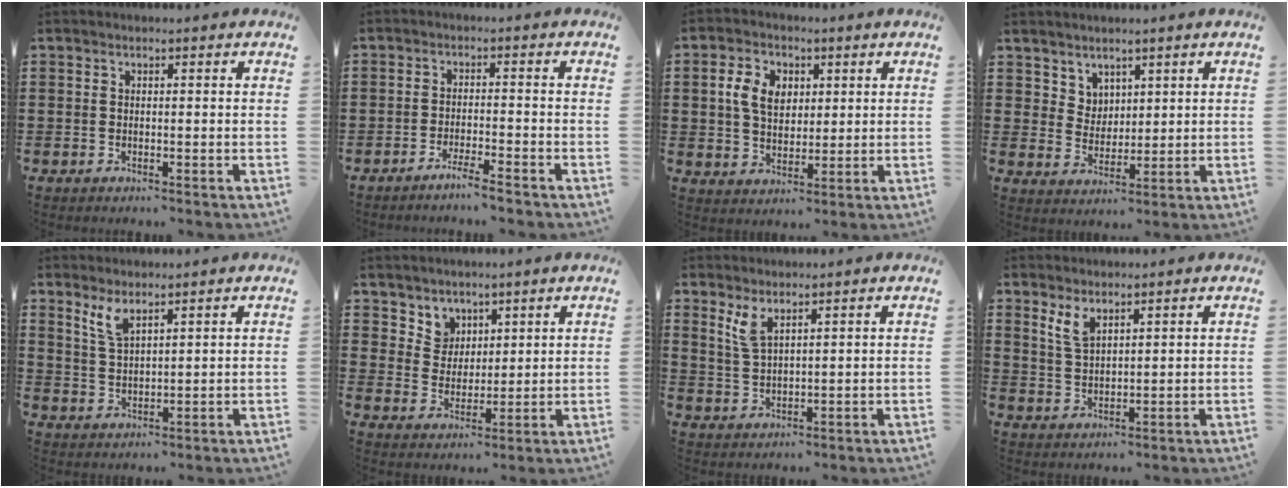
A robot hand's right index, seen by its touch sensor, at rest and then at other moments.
{"total": 3.1, "force": [-2.7, -0.3, 1.4], "torque": [-0.022, 0.002, -0.051]}
{"total": 6.0, "force": [1.4, 4.4, 3.9], "torque": [-0.098, 0.013, 0.020]}
{"total": 4.2, "force": [3.2, 2.8, 0.2], "torque": [-0.020, 0.002, 0.061]}
{"total": 3.6, "force": [2.5, 1.0, 2.3], "torque": [-0.051, 0.005, 0.046]}
{"total": 4.9, "force": [3.4, 3.6, -0.3], "torque": [-0.020, 0.001, 0.063]}
{"total": 3.7, "force": [2.4, 1.2, 2.6], "torque": [-0.064, 0.000, 0.042]}
{"total": 3.8, "force": [2.5, 1.5, 2.4], "torque": [-0.053, 0.003, 0.046]}